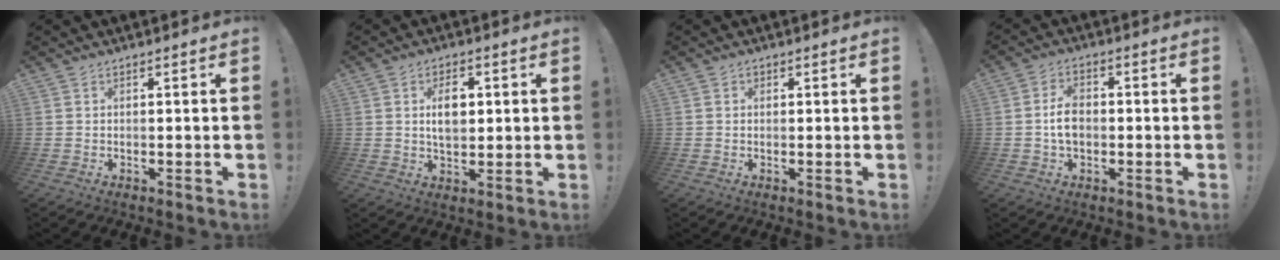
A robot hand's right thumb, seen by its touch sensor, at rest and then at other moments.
{"total": 7.6, "force": [1.4, 5.0, 5.5], "torque": [-0.092, 0.003, 0.021]}
{"total": 0.7, "force": [0.2, 0.6, 0.2], "torque": [0.004, -0.001, 0.002]}
{"total": 6.3, "force": [-0.7, 4.3, 4.7], "torque": [-0.083, 0.009, -0.014]}